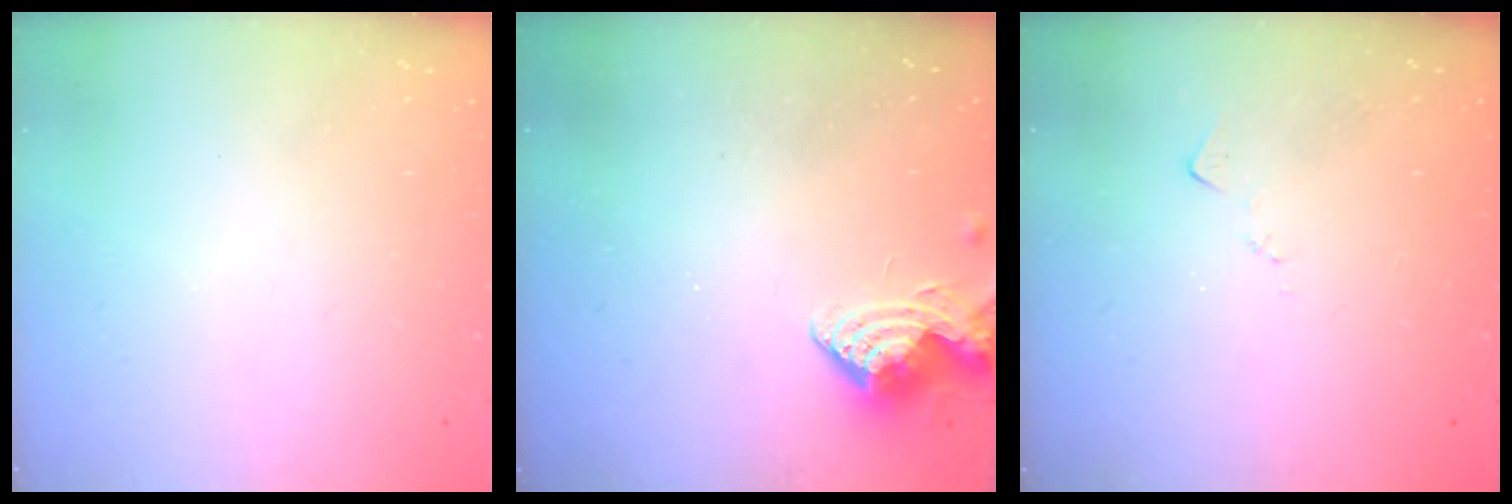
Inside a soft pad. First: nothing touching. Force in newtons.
{"total": 8.2, "press": 8.1, "slide": 0.3}
{"total": 6.0, "press": 5.9, "slide": 0.7}